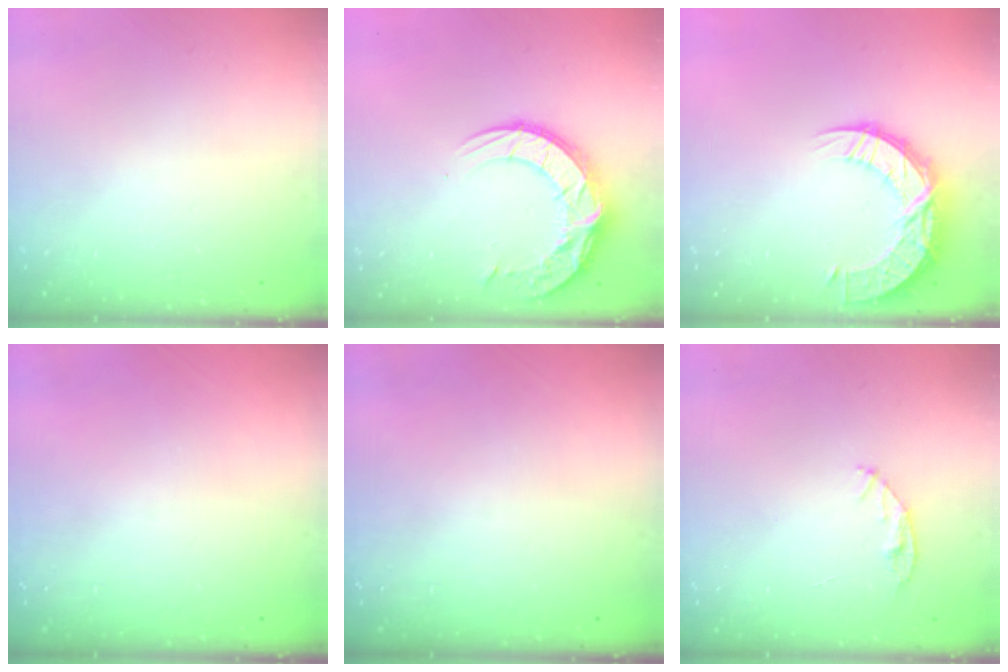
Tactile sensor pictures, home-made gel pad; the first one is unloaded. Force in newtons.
{"total": 13.7, "press": 13.6, "slide": 1.1}
{"total": 12.8, "press": 12.8, "slide": 0.9}
{"total": 0.0}
{"total": 0.0}
{"total": 4.8, "press": 4.8, "slide": 0.5}